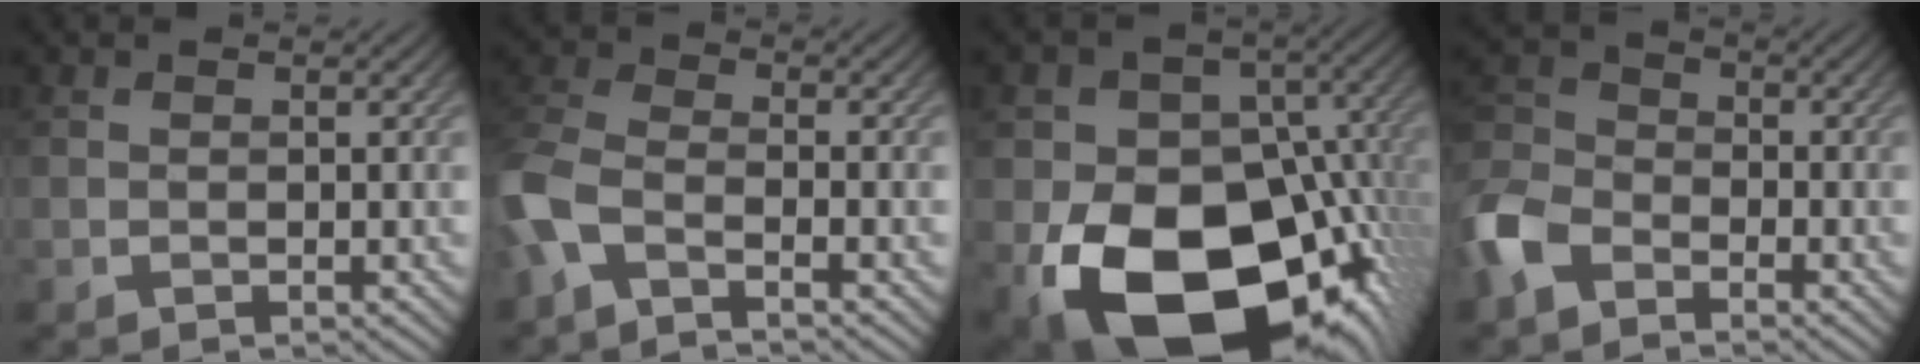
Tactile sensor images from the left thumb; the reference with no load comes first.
{"total": 6.5, "force": [-3.8, 2.6, 4.6], "torque": [-0.116, -0.008, -0.096]}
{"total": 20.8, "force": [-8.6, 13.7, 13.0], "torque": [-0.216, -0.036, -0.118]}
{"total": 7.7, "force": [-4.8, 4.6, 3.9], "torque": [-0.105, -0.005, -0.117]}